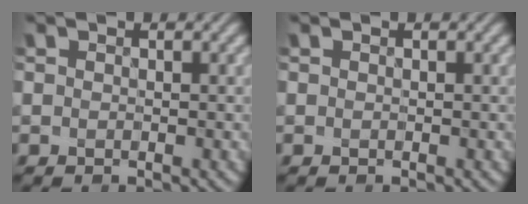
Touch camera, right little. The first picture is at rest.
{"total": 0.0}